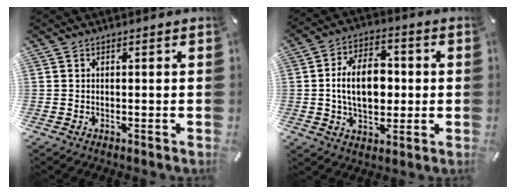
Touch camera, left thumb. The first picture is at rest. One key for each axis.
{"total": 13.2, "fx": 0.2, "fy": 8.7, "fz": 9.9, "tx": -0.182, "ty": 0.010, "tz": 0.002}